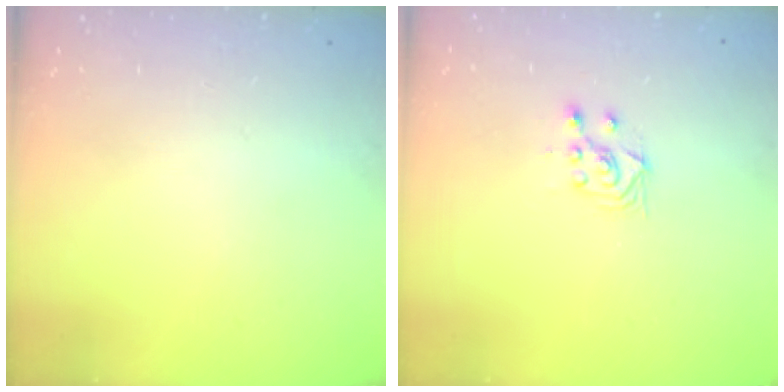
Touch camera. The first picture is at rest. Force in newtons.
{"total": 4.0, "press": 3.8, "slide": 1.1}